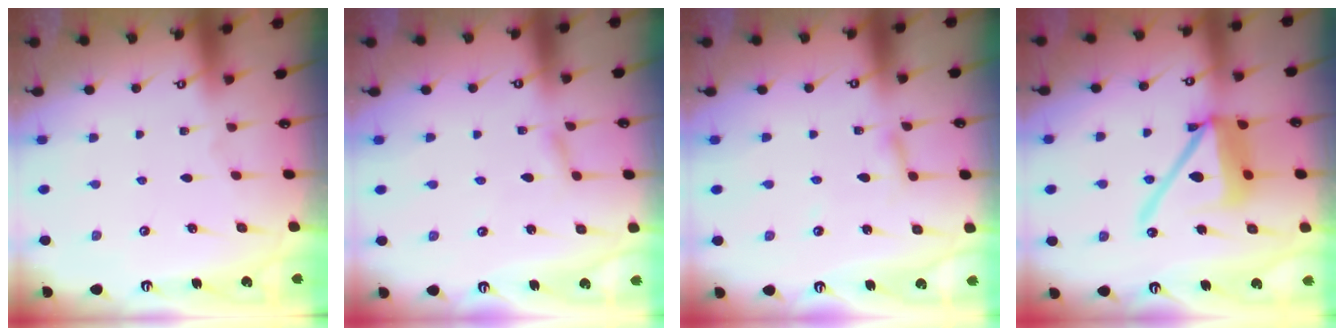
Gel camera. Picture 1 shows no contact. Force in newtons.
{"total": 1.7, "press": 1.7, "slide": 0.2}
{"total": 2.4, "press": 2.4, "slide": 0.2}
{"total": 15.8, "press": 15.7, "slide": 2.2}